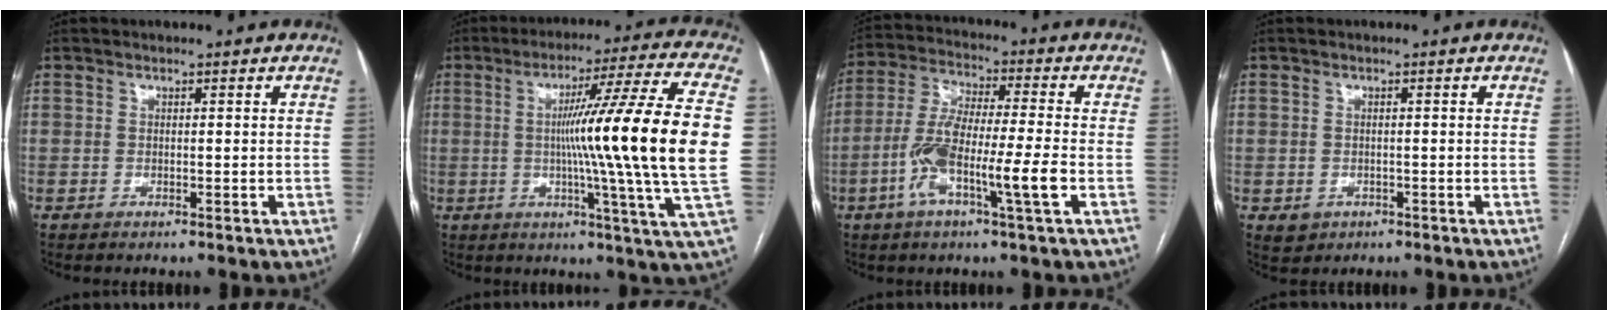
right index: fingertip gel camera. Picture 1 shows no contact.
{"total": 22.1, "force": [0.5, -2.2, 22.0], "torque": [-0.296, -0.002, -0.009]}
{"total": 12.2, "force": [-3.9, 0.6, 11.6], "torque": [-0.231, 0.000, -0.076]}
{"total": 1.0, "force": [-0.4, 0.9, 0.0], "torque": [0.000, 0.004, 0.001]}